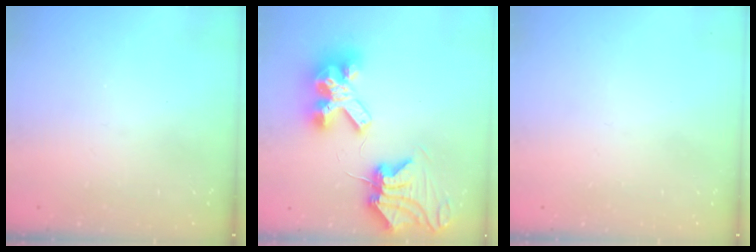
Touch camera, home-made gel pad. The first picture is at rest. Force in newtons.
{"total": 14.5, "press": 14.4, "slide": 1.7}
{"total": 0.0}